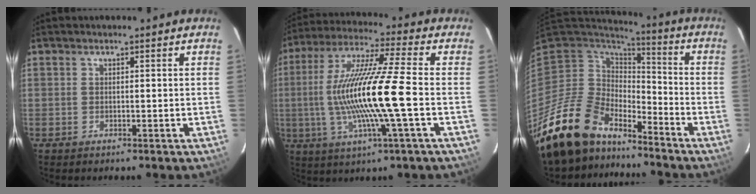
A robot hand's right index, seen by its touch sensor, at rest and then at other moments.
{"total": 17.3, "force": [-2.2, -0.1, 17.1], "torque": [-0.329, -0.004, -0.038]}
{"total": 19.0, "force": [-15.7, 7.9, 7.0], "torque": [-0.160, -0.017, -0.281]}